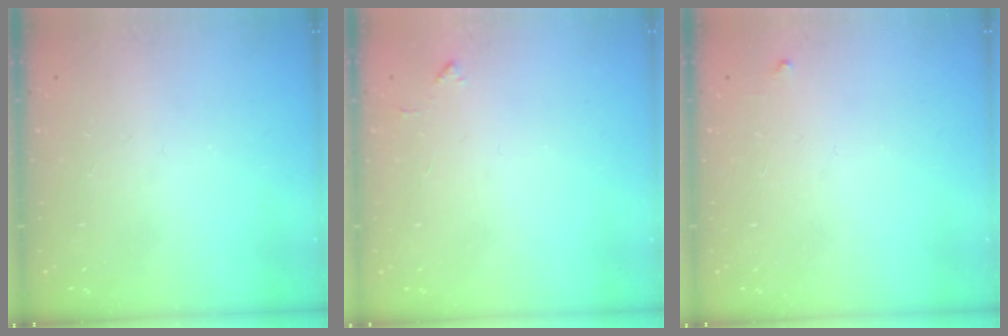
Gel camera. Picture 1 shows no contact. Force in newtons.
{"total": 3.7, "press": 3.7, "slide": 0.5}
{"total": 3.6, "press": 3.6, "slide": 0.4}